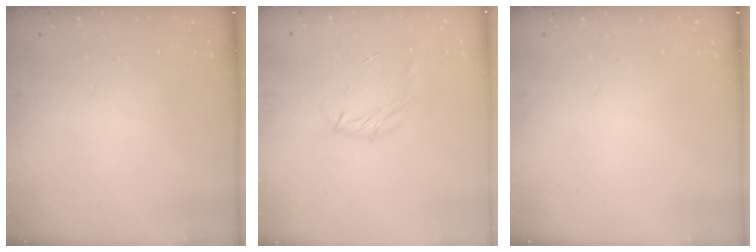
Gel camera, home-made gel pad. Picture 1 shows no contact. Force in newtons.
{"total": 6.0, "press": 5.9, "slide": 1.1}
{"total": 0.0}